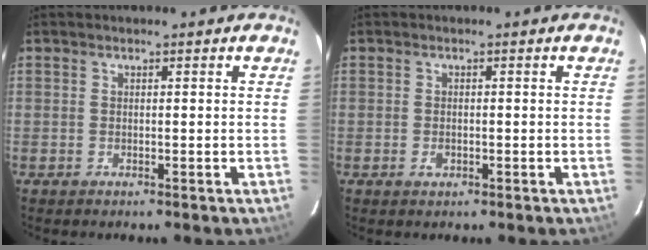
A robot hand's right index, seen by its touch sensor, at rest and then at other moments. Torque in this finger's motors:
{"motor_torque": [0.12, 0.06, 0.03, 0.01]}